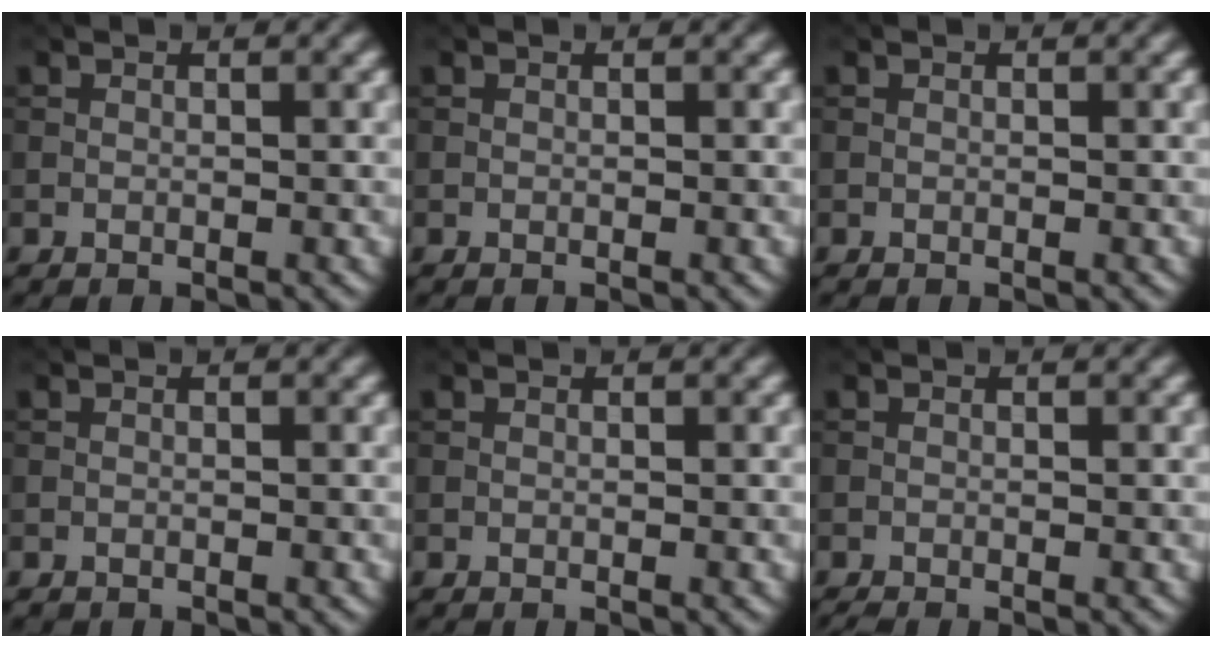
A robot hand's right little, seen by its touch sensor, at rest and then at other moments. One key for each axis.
{"total": 0.0}
{"total": 0.0}
{"total": 0.0}
{"total": 0.0}
{"total": 0.5, "fx": -0.5, "fy": 0.0, "fz": 0.2, "tx": -0.001, "ty": -0.002, "tz": -0.011}